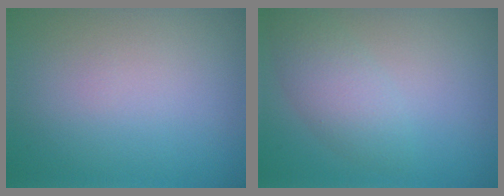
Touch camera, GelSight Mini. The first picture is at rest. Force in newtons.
{"total": 3.0, "press": 3.0, "slide": 0.1}